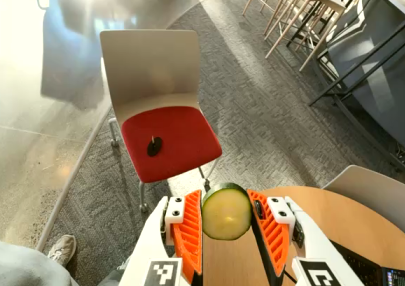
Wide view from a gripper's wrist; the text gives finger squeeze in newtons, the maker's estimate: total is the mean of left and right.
{"total": 11.7, "left": 12.2, "right": 11.3}